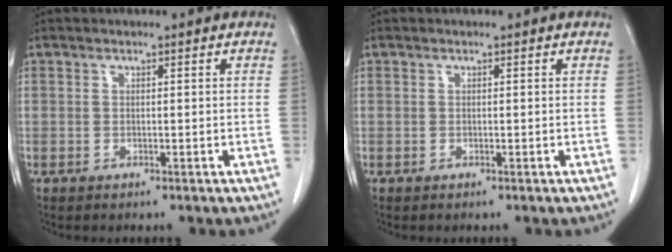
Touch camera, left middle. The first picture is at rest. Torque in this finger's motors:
{"motor_torque": [0.26, -0.26, 0.00, 0.01]}